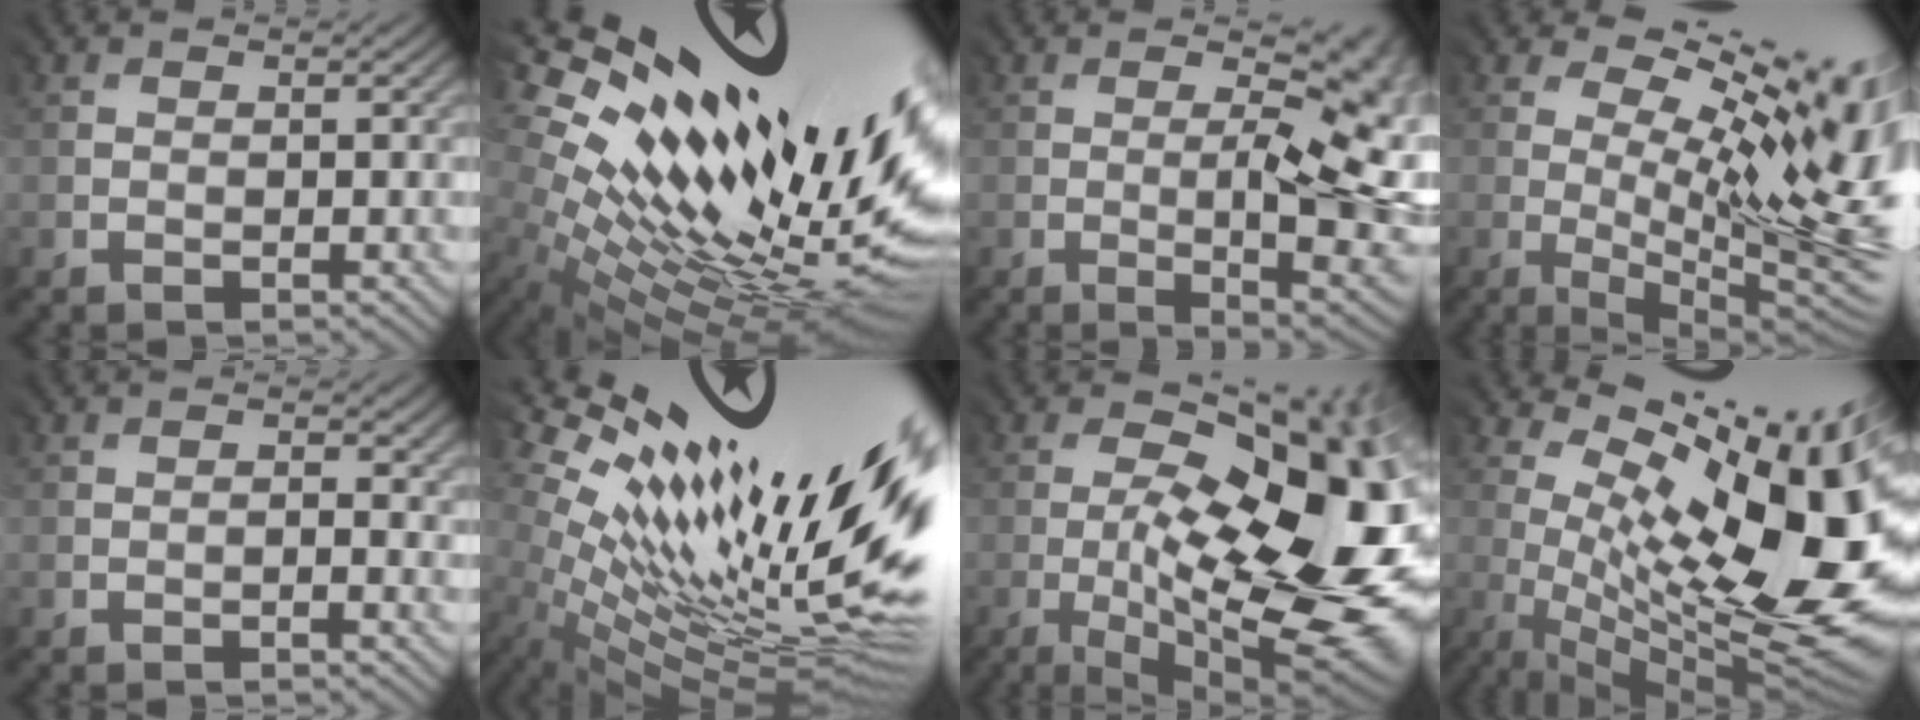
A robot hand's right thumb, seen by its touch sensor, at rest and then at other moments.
{"total": 19.0, "force": [5.9, 8.5, 15.9], "torque": [-0.268, -0.010, 0.122]}
{"total": 12.6, "force": [-0.9, 4.2, 11.9], "torque": [-0.138, 0.014, -0.007]}
{"total": 16.7, "force": [2.7, 6.5, 15.1], "torque": [-0.222, 0.002, 0.062]}
{"total": 1.4, "force": [-0.5, 0.3, 1.3], "torque": [-0.023, 0.001, -0.007]}
{"total": 17.9, "force": [5.4, 6.6, 15.7], "torque": [-0.267, -0.002, 0.113]}
{"total": 21.0, "force": [-3.6, 8.2, 19.0], "torque": [-0.249, -0.010, -0.060]}
{"total": 17.8, "force": [3.0, 7.4, 16.0], "torque": [-0.224, 0.003, 0.068]}